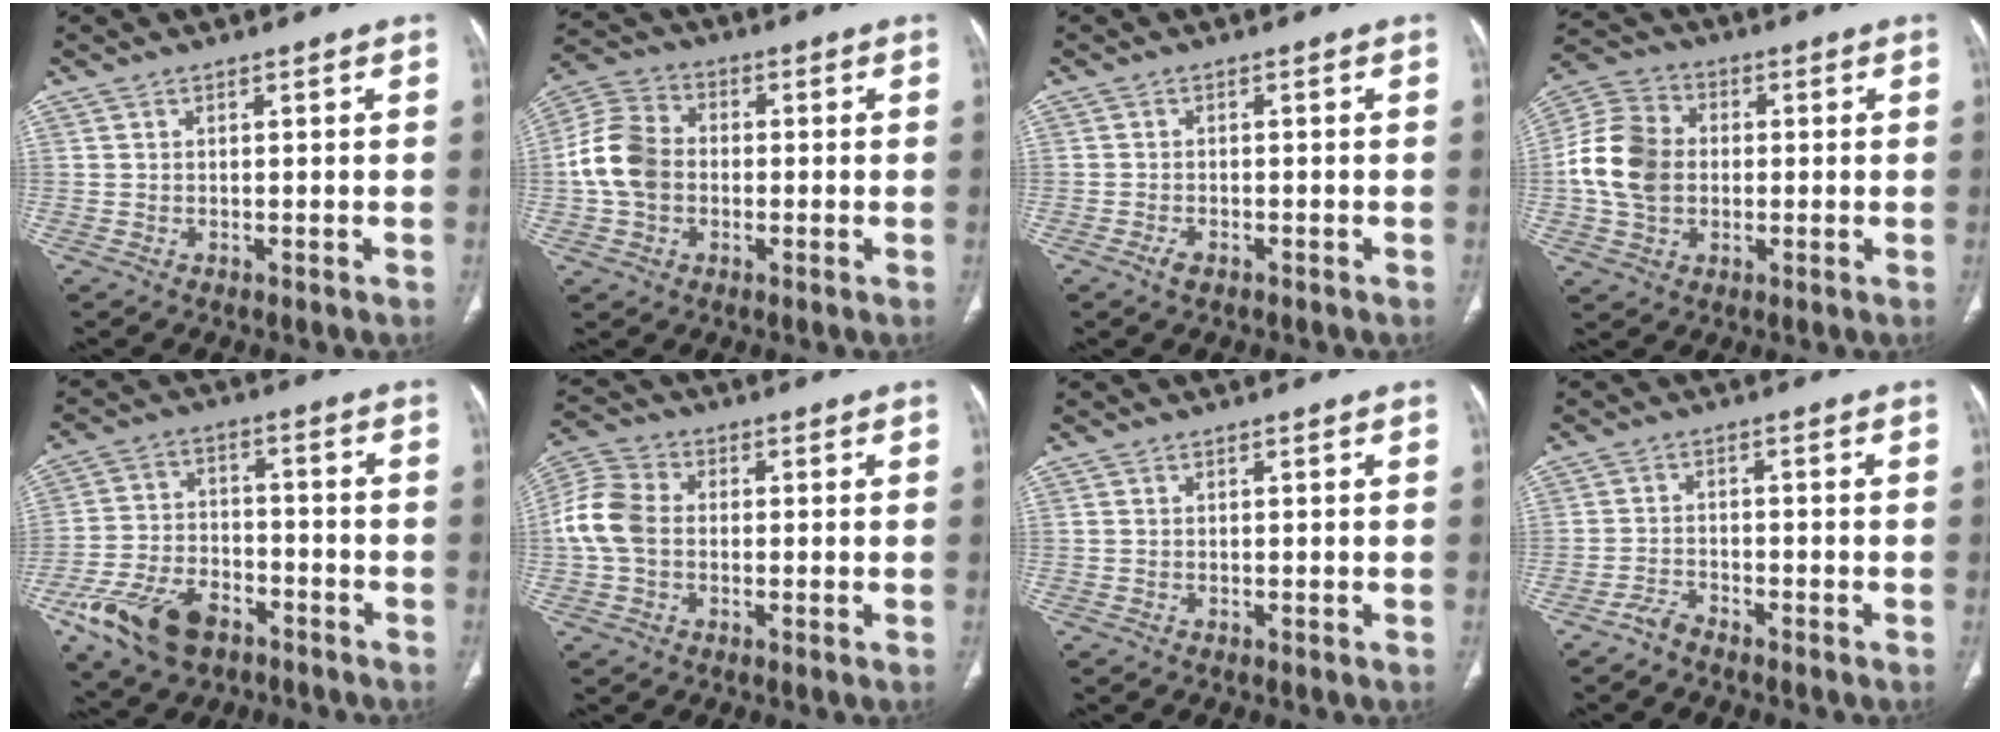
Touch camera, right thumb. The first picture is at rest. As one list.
[{"total": 10.7, "force": [-0.8, 8.3, 6.7], "torque": [-0.126, 0.027, -0.024]}, {"total": 1.7, "force": [-1.0, 0.9, 1.0], "torque": [-0.025, 0.004, -0.019]}, {"total": 12.7, "force": [-0.2, 9.9, 8.0], "torque": [-0.144, 0.022, -0.010]}, {"total": 14.5, "force": [-8.3, 8.3, 8.5], "torque": [-0.159, 0.030, -0.150]}, {"total": 9.3, "force": [-0.3, 7.0, 6.1], "torque": [-0.125, 0.024, -0.015]}, {"total": 0.0}, {"total": 2.4, "force": [-2.2, 0.6, 0.5], "torque": [-0.013, 0.011, -0.044]}]